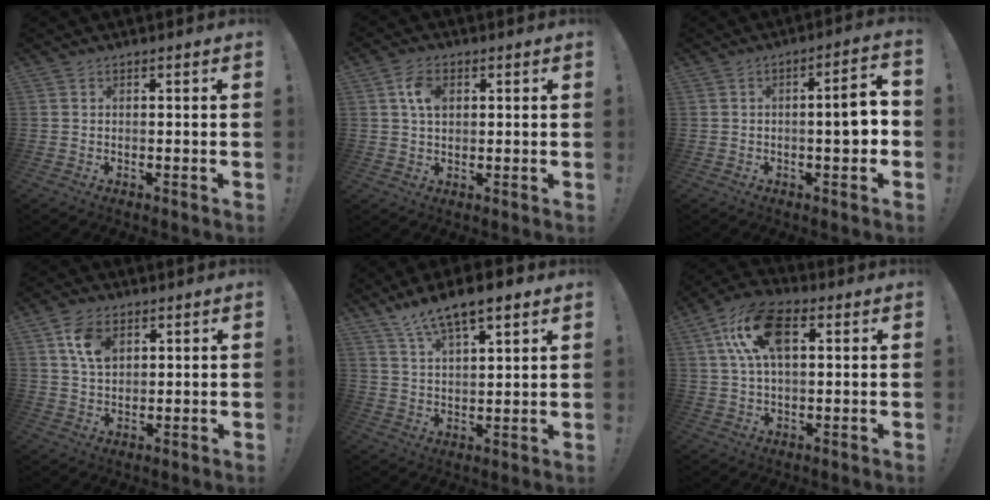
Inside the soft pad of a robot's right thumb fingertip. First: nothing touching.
{"total": 6.5, "force": [2.0, 4.4, 4.4], "torque": [-0.066, 0.003, 0.037]}
{"total": 7.3, "force": [-0.7, 1.3, 7.2], "torque": [-0.088, -0.002, -0.019]}
{"total": 8.5, "force": [3.9, 5.6, 5.0], "torque": [-0.077, -0.006, 0.073]}
{"total": 10.3, "force": [8.0, 3.0, 5.9], "torque": [-0.104, -0.042, 0.143]}
{"total": 16.4, "force": [5.2, 9.0, 12.6], "torque": [-0.225, 0.007, 0.096]}